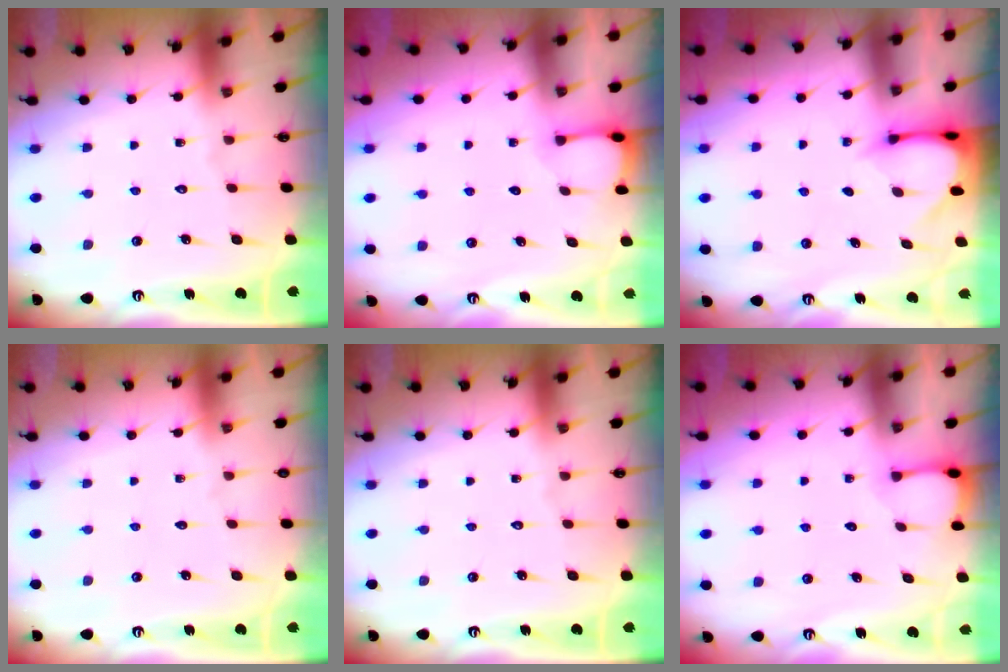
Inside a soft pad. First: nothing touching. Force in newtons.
{"total": 1.9, "press": 1.9, "slide": 0.2}
{"total": 3.4, "press": 3.4, "slide": 0.3}
{"total": 0.0}
{"total": 0.0}
{"total": 1.9, "press": 1.9, "slide": 0.2}